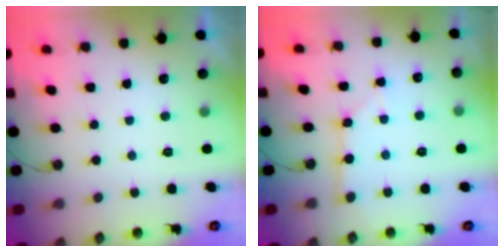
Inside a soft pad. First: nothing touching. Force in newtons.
{"total": 2.1, "press": 2.1, "slide": 0.3}